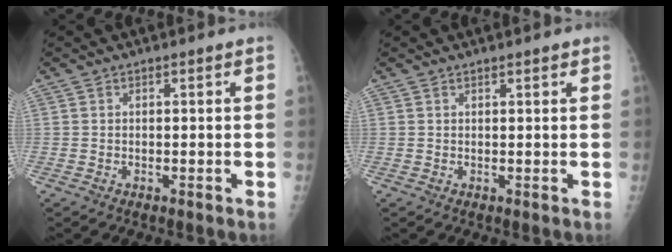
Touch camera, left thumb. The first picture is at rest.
{"total": 1.0, "force": [0.8, 0.2, 0.6], "torque": [-0.007, -0.003, 0.011]}